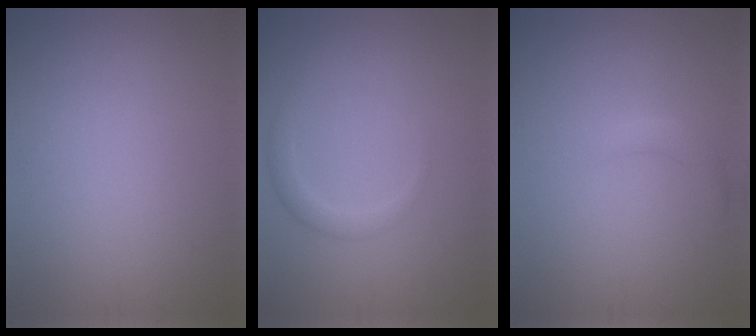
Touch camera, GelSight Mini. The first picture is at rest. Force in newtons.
{"total": 1.9, "press": 1.9, "slide": 0.2}
{"total": 1.3, "press": 1.3, "slide": 0.1}